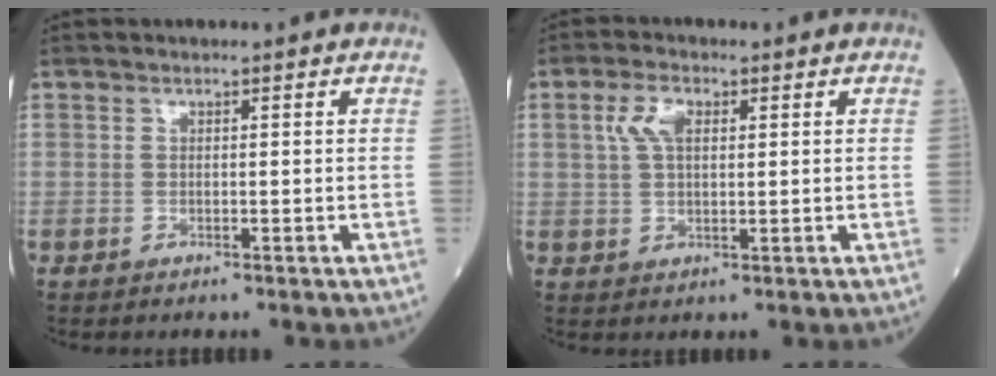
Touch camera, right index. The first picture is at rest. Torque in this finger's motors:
{"motor_torque": [0.51, 0.29, 0.33, 0.10]}